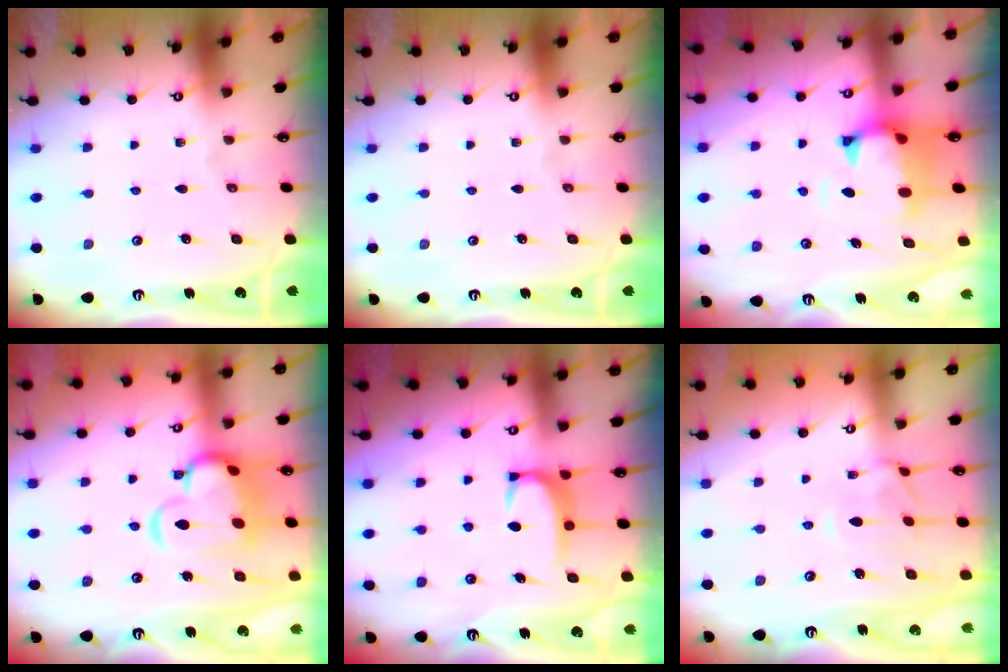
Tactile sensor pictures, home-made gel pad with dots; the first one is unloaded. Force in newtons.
{"total": 0.0}
{"total": 1.2, "press": 0.3, "slide": 1.2}
{"total": 10.1, "press": 9.9, "slide": 1.9}
{"total": 2.8, "press": 2.8, "slide": 0.4}
{"total": 0.9, "press": 0.5, "slide": 0.7}